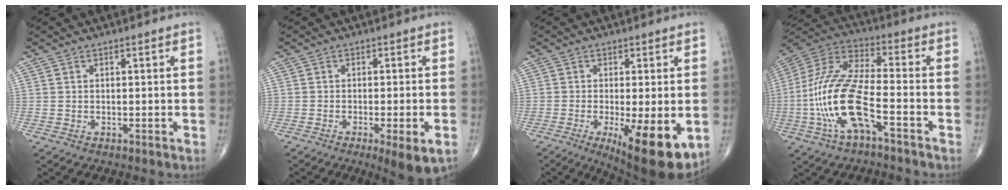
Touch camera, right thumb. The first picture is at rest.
{"total": 6.7, "force": [-2.9, 1.2, 5.9], "torque": [-0.088, -0.006, -0.038]}
{"total": 13.7, "force": [-4.1, 3.8, 12.5], "torque": [-0.164, -0.023, -0.050]}
{"total": 17.1, "force": [-5.6, 5.7, 15.2], "torque": [-0.334, 0.040, -0.106]}